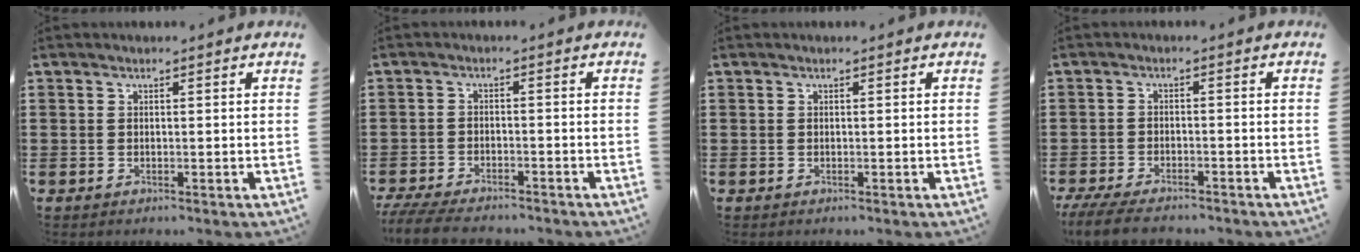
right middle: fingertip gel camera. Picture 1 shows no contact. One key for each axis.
{"total": 4.2, "fx": -4.0, "fy": 0.6, "fz": 1.2, "tx": -0.033, "ty": -0.005, "tz": -0.084}
{"total": 0.0}
{"total": 4.2, "fx": -3.9, "fy": 0.7, "fz": 1.6, "tx": -0.045, "ty": -0.008, "tz": -0.081}